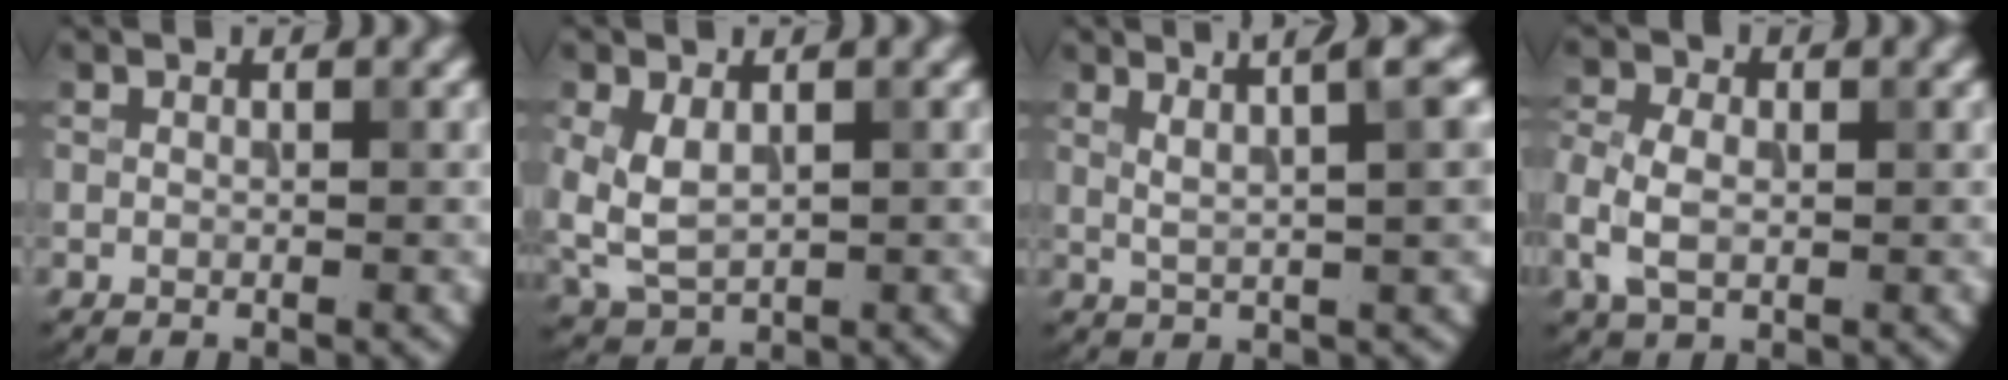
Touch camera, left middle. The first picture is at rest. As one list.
[{"total": 3.9, "force": [0.4, 2.5, 3.0], "torque": [-0.074, 0.000, 0.014]}, {"total": 5.2, "force": [2.6, 1.2, 4.3], "torque": [-0.047, 0.015, 0.030]}, {"total": 4.3, "force": [-0.9, 2.9, 3.1], "torque": [-0.087, -0.003, -0.021]}]